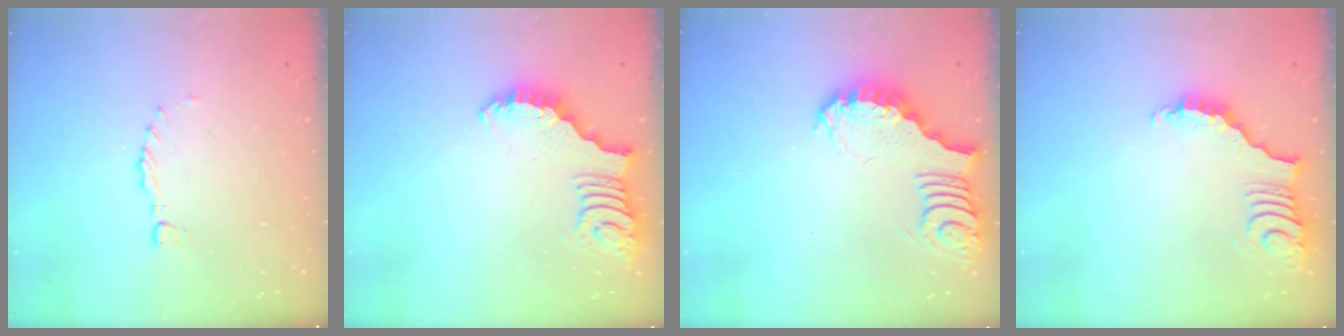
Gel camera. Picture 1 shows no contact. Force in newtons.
{"total": 2.7, "press": 2.7, "slide": 0.5}
{"total": 3.9, "press": 3.9, "slide": 0.6}
{"total": 3.9, "press": 3.9, "slide": 0.6}